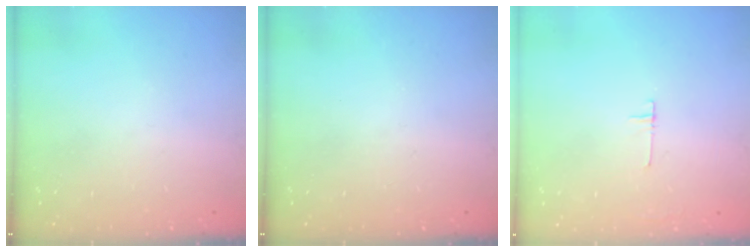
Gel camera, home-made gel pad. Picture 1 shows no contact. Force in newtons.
{"total": 0.0}
{"total": 4.5, "press": 4.5, "slide": 0.4}